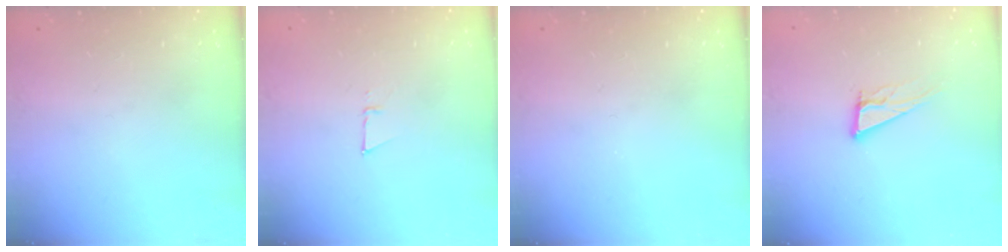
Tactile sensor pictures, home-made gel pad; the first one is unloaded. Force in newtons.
{"total": 3.1, "press": 3.1, "slide": 0.7}
{"total": 0.0}
{"total": 10.8, "press": 10.5, "slide": 2.6}